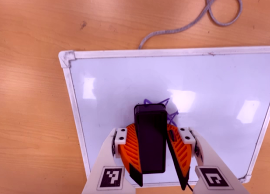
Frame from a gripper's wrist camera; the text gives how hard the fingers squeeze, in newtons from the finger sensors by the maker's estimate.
{"total": 13.9, "left": 15.9, "right": 12.0}